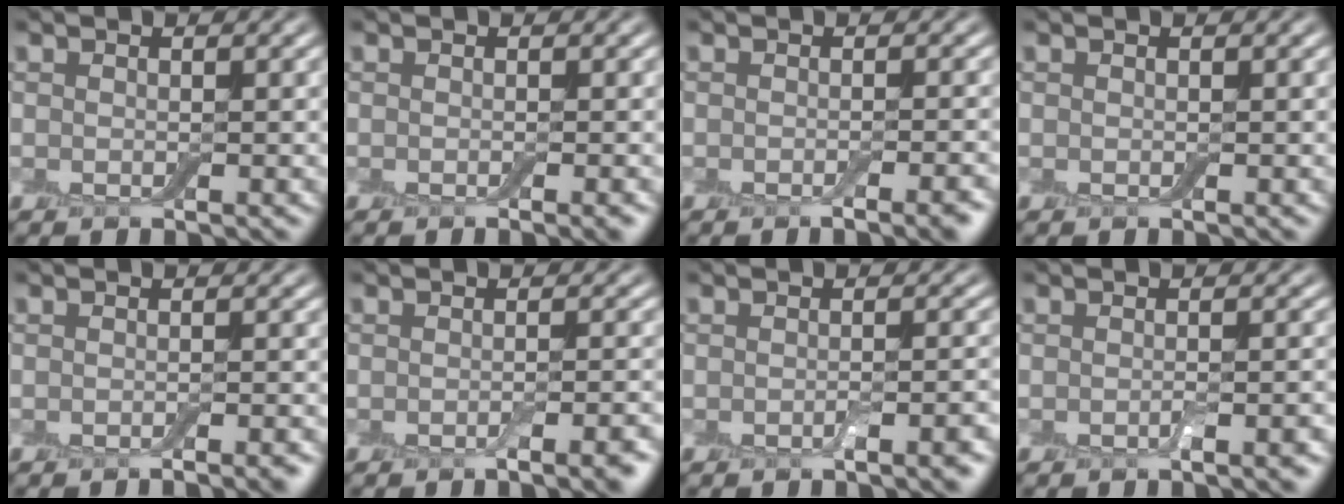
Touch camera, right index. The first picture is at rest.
{"total": 1.3, "force": [-0.5, 0.2, 1.2], "torque": [-0.010, 0.000, -0.009]}
{"total": 3.0, "force": [-1.7, 0.8, 2.4], "torque": [-0.024, 0.001, -0.024]}
{"total": 0.0}
{"total": 1.8, "force": [-1.2, 0.3, 1.3], "torque": [-0.009, 0.001, -0.019]}
{"total": 2.7, "force": [-1.4, 0.6, 2.2], "torque": [-0.028, 0.000, -0.026]}
{"total": 2.1, "force": [-1.1, 0.5, 1.7], "torque": [-0.024, 0.002, -0.017]}
{"total": 1.7, "force": [-0.9, 0.4, 1.5], "torque": [-0.020, 0.002, -0.014]}